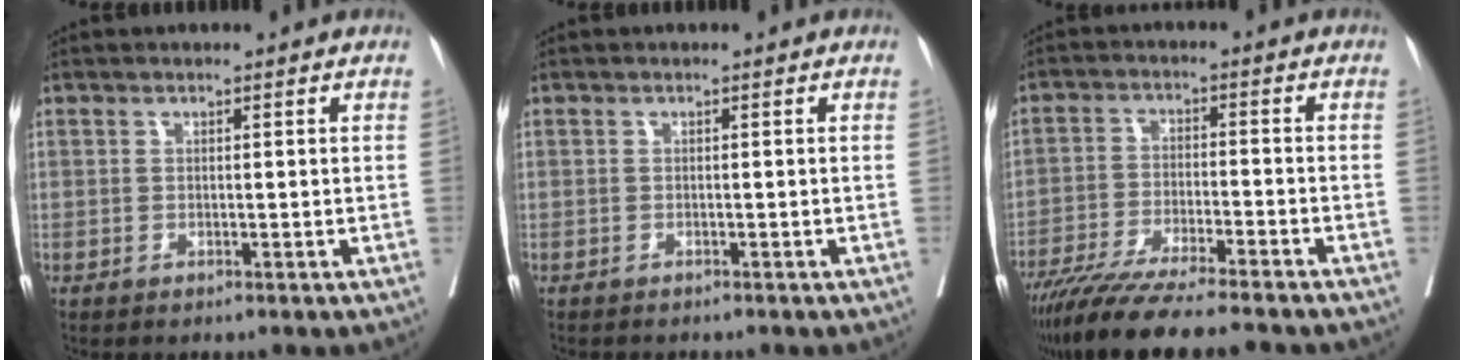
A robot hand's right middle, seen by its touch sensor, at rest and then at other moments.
{"total": 1.3, "force": [-1.2, 0.2, 0.4], "torque": [-0.011, -0.004, -0.016]}
{"total": 15.1, "force": [-12.8, 0.7, 7.9], "torque": [-0.131, -0.038, -0.206]}